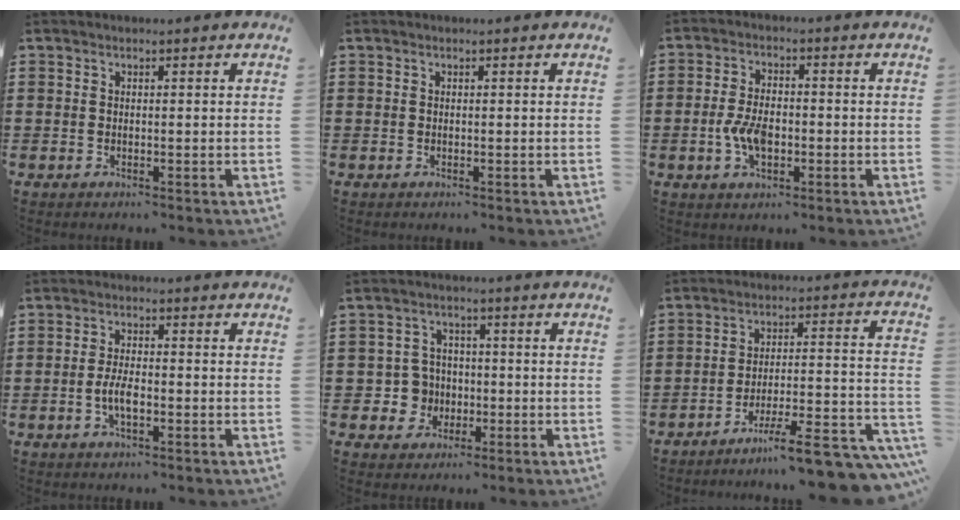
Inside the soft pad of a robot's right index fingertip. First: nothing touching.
{"total": 0.0}
{"total": 5.2, "force": [-1.2, 2.6, 4.3], "torque": [-0.098, -0.003, -0.024]}
{"total": 3.9, "force": [-1.1, 1.5, 3.5], "torque": [-0.082, -0.002, -0.026]}
{"total": 5.2, "force": [-1.0, 4.9, 1.5], "torque": [-0.059, 0.009, -0.022]}
{"total": 10.8, "force": [-8.6, 1.1, 6.3], "torque": [-0.083, 0.016, -0.159]}